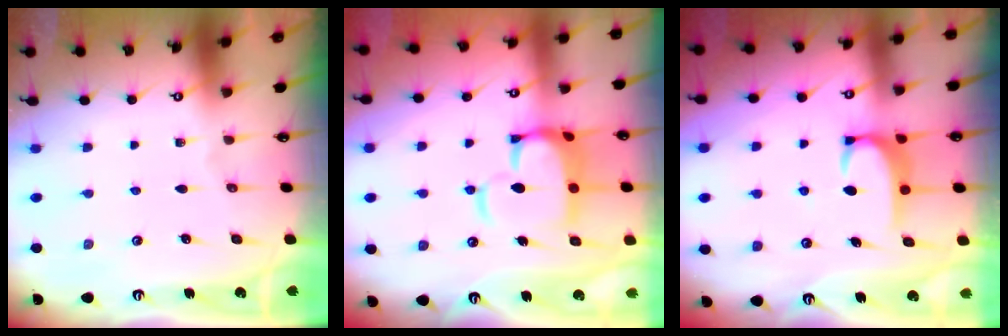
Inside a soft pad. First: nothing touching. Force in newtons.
{"total": 9.5, "press": 9.4, "slide": 1.3}
{"total": 2.9, "press": 2.8, "slide": 0.5}